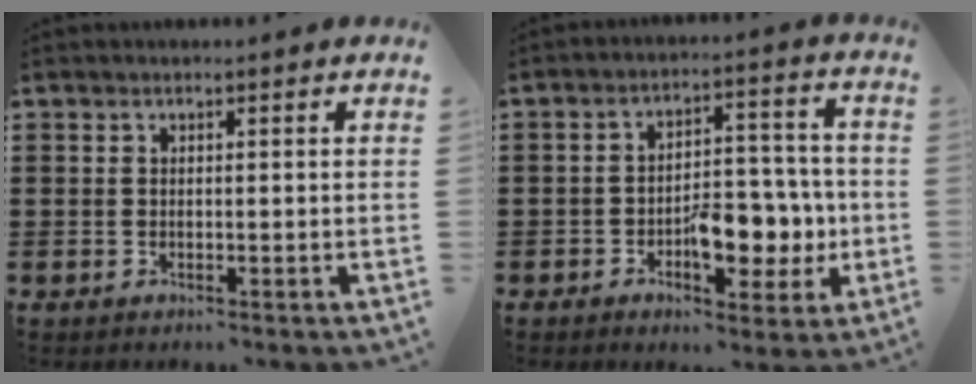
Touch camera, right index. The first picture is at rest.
{"total": 8.2, "force": [-2.4, 4.7, 6.3], "torque": [-0.081, 0.006, -0.043]}